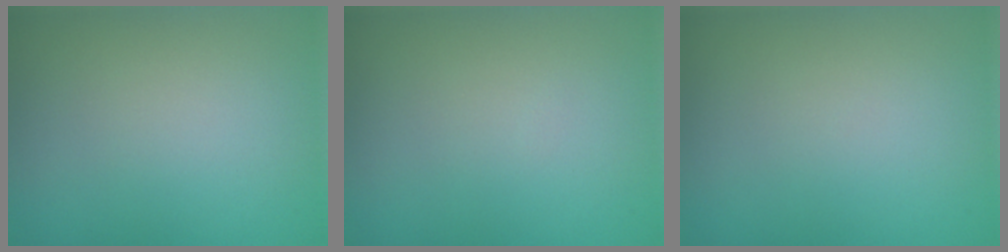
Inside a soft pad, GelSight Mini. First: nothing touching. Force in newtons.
{"total": 0.0}
{"total": 0.0}